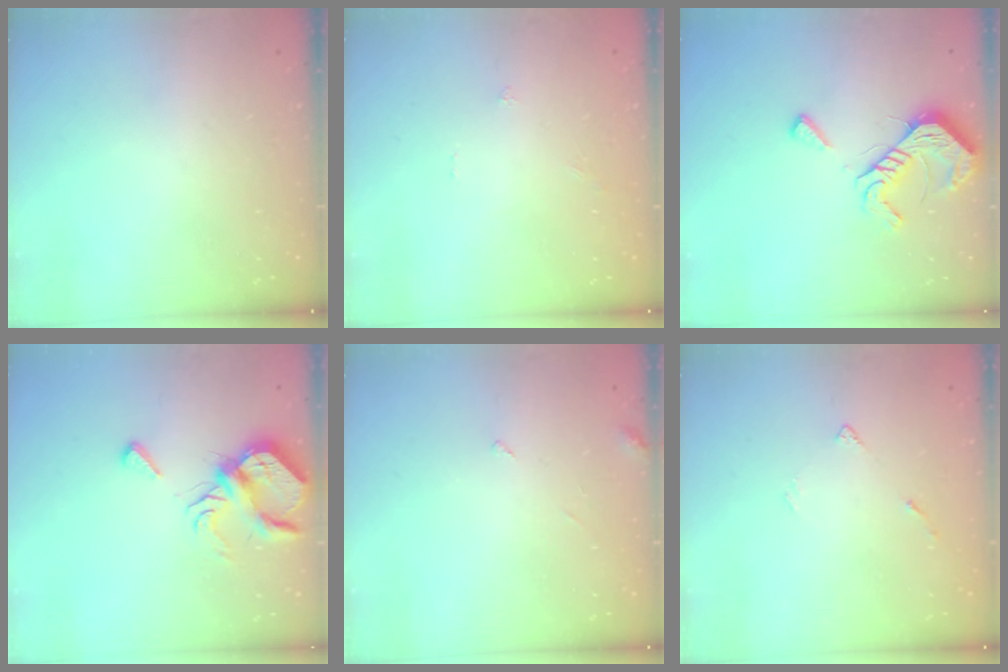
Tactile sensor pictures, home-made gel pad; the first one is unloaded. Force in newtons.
{"total": 0.0}
{"total": 12.2, "press": 12.2, "slide": 0.5}
{"total": 7.8, "press": 7.8, "slide": 0.5}
{"total": 3.4, "press": 3.4, "slide": 0.3}
{"total": 3.8, "press": 3.8, "slide": 0.5}